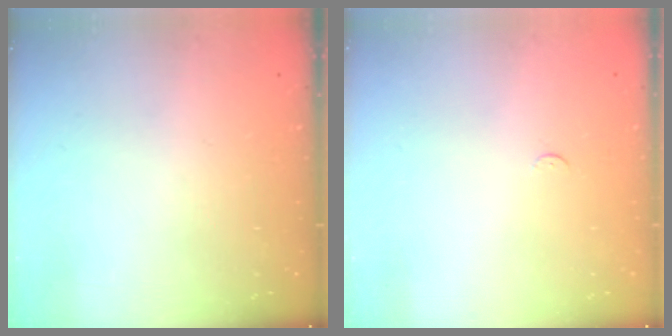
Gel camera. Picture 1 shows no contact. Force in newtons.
{"total": 2.3, "press": 2.3, "slide": 0.3}